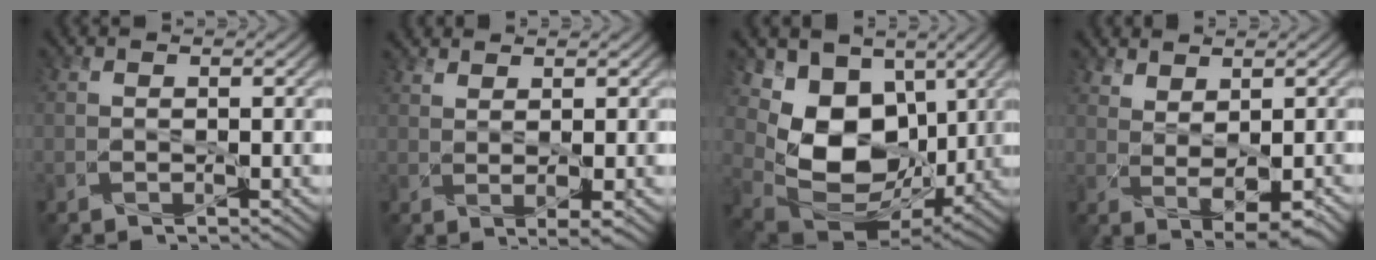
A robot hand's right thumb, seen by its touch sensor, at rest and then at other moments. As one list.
[{"total": 2.8, "force": [1.4, 0.4, 2.4], "torque": [-0.049, -0.001, 0.032]}, {"total": 15.0, "force": [2.4, 11.0, 10.0], "torque": [-0.221, -0.015, 0.054]}, {"total": 4.0, "force": [1.8, 1.8, 3.1], "torque": [-0.063, -0.006, 0.043]}]